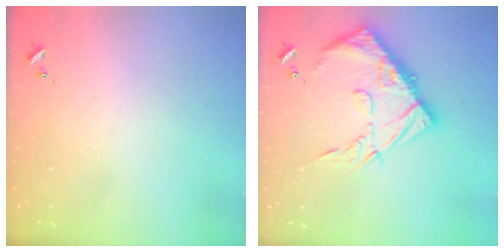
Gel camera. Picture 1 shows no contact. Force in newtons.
{"total": 16.8, "press": 16.7, "slide": 1.7}